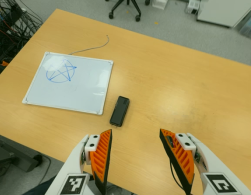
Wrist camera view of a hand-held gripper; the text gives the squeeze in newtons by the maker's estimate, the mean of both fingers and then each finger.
{"total": 0.0}